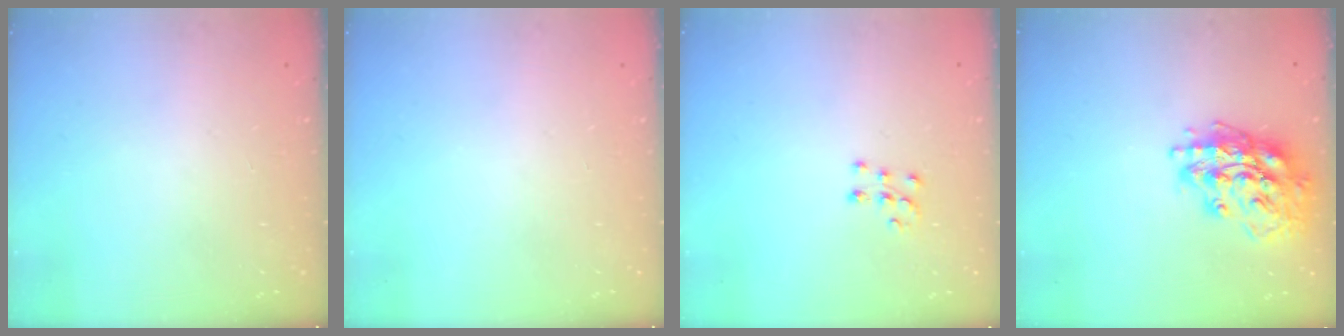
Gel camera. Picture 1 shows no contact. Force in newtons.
{"total": 0.0}
{"total": 7.6, "press": 7.6, "slide": 0.5}
{"total": 17.5, "press": 17.5, "slide": 0.9}